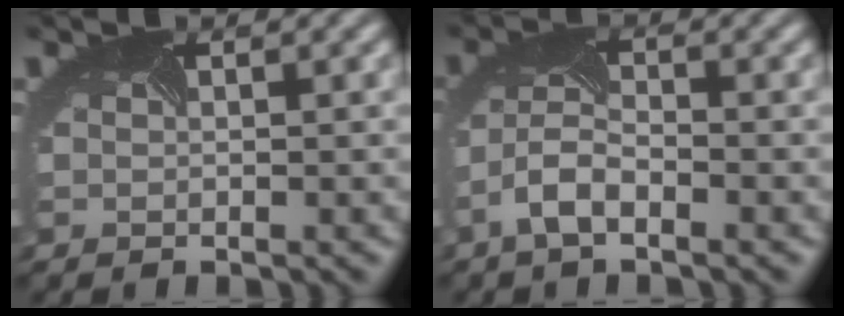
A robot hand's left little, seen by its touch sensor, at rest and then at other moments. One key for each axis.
{"total": 3.7, "fx": -2.3, "fy": 1.3, "fz": 2.6, "tx": -0.063, "ty": 0.002, "tz": -0.050}